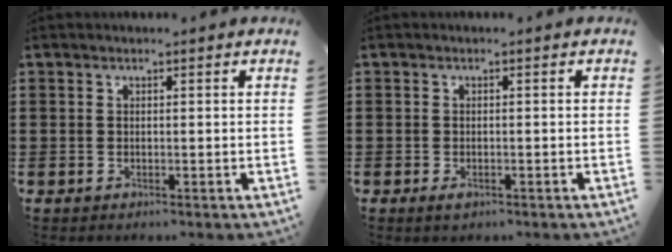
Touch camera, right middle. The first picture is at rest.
{"total": 0.8, "force": [-0.5, 0.4, 0.6], "torque": [-0.011, -0.004, -0.010]}